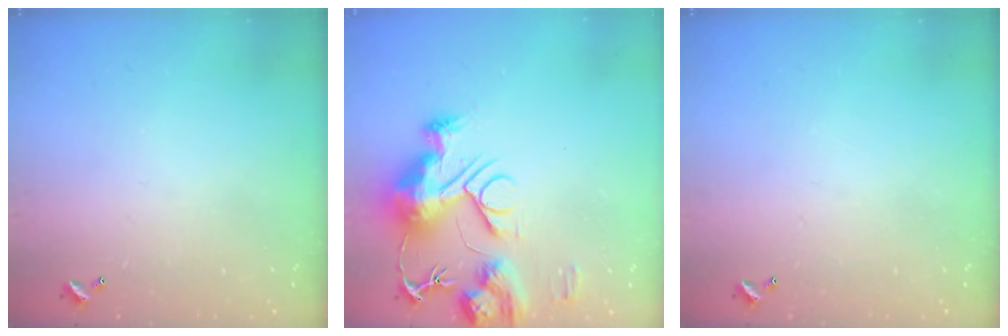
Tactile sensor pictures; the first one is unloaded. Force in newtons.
{"total": 14.8, "press": 14.7, "slide": 1.3}
{"total": 0.0}